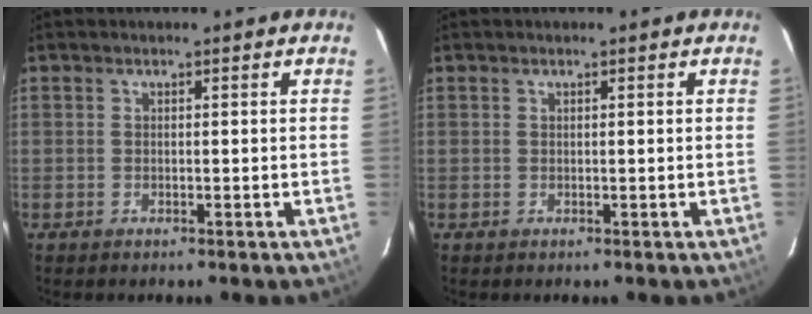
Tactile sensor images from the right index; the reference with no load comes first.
{"total": 0.0}